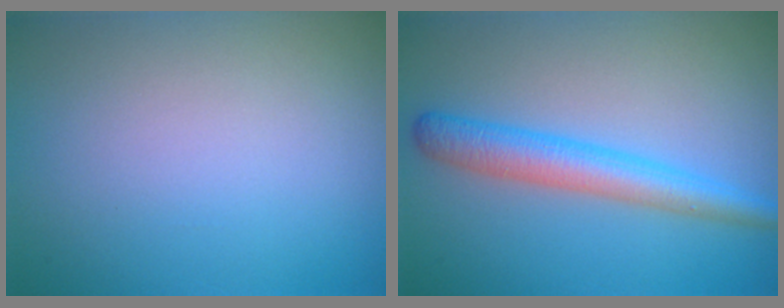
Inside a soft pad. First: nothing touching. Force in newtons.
{"total": 4.2, "press": 4.2, "slide": 0.1}